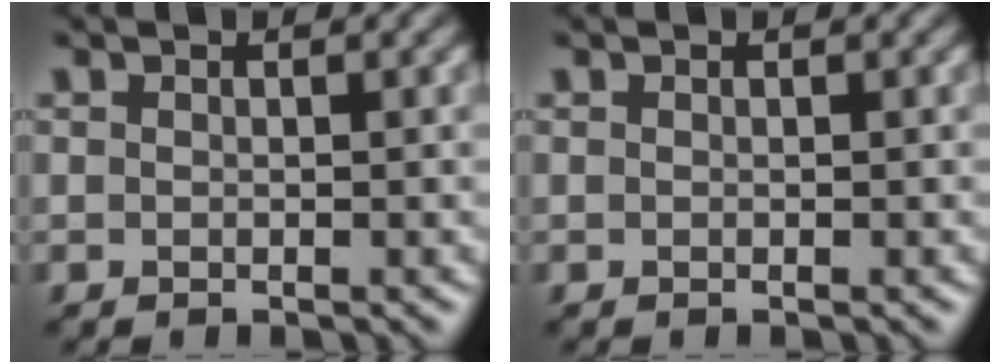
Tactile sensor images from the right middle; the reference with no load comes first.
{"total": 0.0}